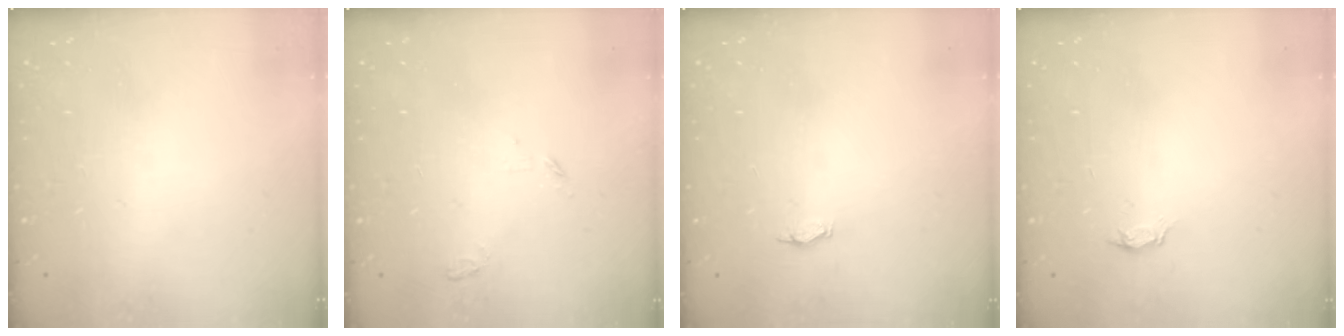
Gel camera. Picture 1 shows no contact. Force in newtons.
{"total": 3.4, "press": 3.4, "slide": 0.4}
{"total": 2.2, "press": 1.9, "slide": 1.2}
{"total": 2.8, "press": 2.8, "slide": 0.3}